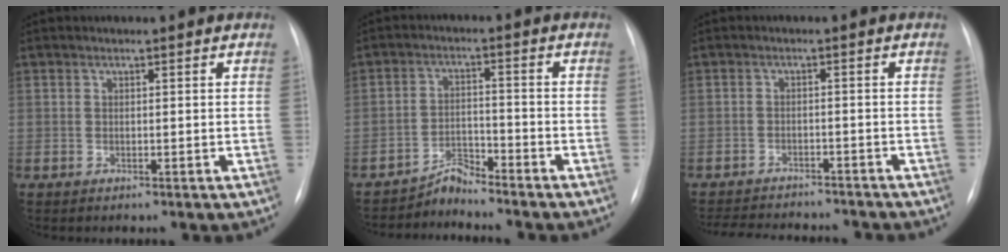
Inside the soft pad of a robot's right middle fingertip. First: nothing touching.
{"total": 3.5, "force": [-3.5, -0.2, -0.5], "torque": [0.007, -0.010, -0.060]}
{"total": 13.4, "force": [-12.3, 3.2, 4.1], "torque": [-0.087, -0.001, -0.161]}